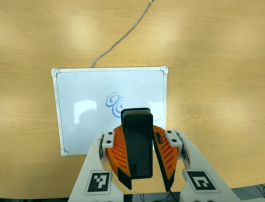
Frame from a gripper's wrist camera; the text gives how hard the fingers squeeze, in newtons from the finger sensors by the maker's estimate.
{"total": 10.5, "left": 9.7, "right": 11.3}